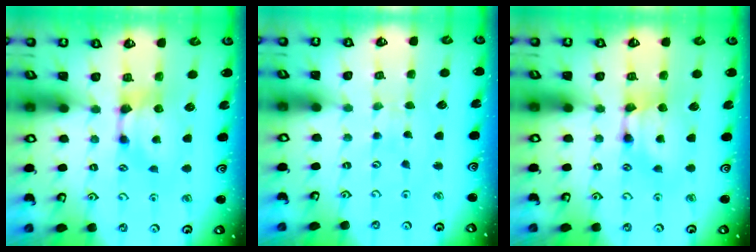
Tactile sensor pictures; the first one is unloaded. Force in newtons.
{"total": 5.6, "press": 5.6, "slide": 0.2}
{"total": 1.6, "press": 1.6, "slide": 0.1}